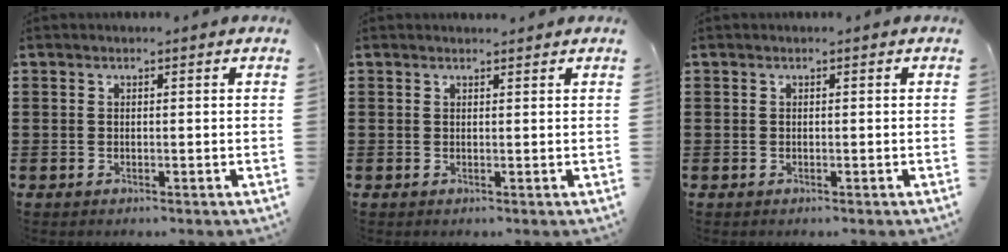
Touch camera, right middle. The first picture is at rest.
{"total": 0.7, "force": [0.6, 0.1, 0.0], "torque": [0.005, -0.003, 0.011]}
{"total": 0.0}